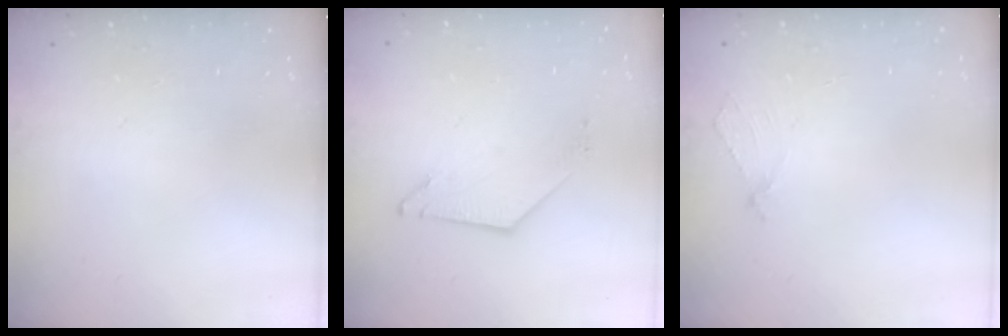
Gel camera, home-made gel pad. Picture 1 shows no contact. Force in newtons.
{"total": 3.5, "press": 3.5, "slide": 0.2}
{"total": 2.2, "press": 2.2, "slide": 0.2}